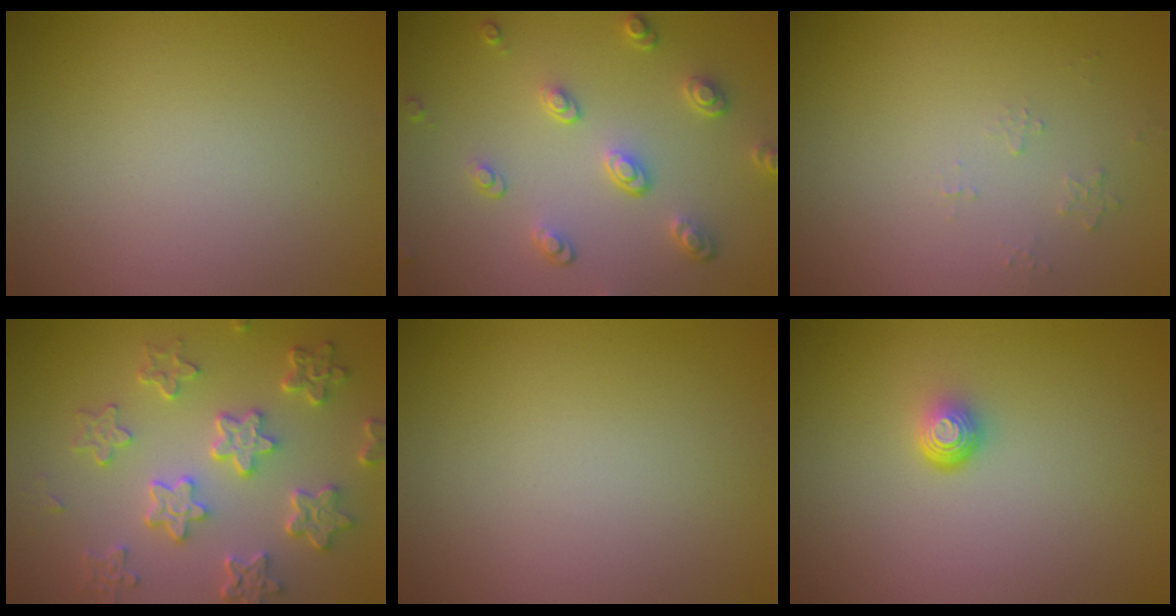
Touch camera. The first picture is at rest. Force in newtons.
{"total": 3.8, "press": 2.9, "slide": 2.4}
{"total": 0.6, "press": 0.4, "slide": 0.5}
{"total": 6.0, "press": 4.7, "slide": 3.8}
{"total": 0.0}
{"total": 1.7, "press": 1.1, "slide": 1.3}